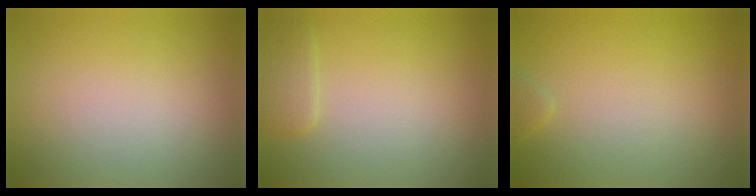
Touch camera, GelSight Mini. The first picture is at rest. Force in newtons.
{"total": 1.6, "press": 1.6, "slide": 0.1}
{"total": 0.5, "press": 0.5, "slide": 0.1}